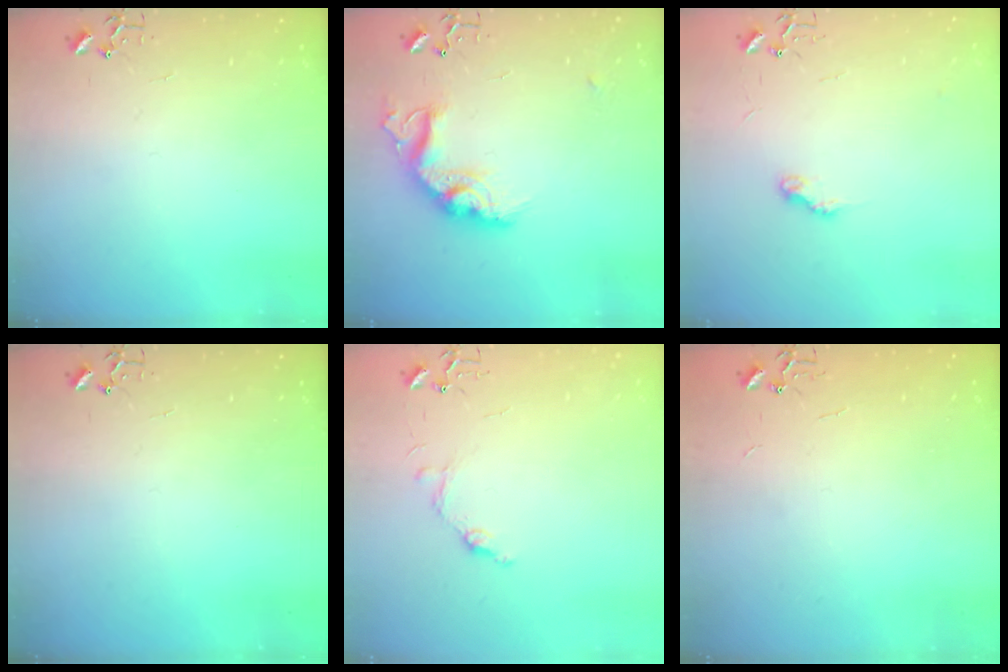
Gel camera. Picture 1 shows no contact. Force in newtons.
{"total": 16.9, "press": 16.9, "slide": 1.2}
{"total": 7.1, "press": 7.1, "slide": 0.5}
{"total": 0.0}
{"total": 7.9, "press": 7.9, "slide": 0.7}
{"total": 2.2, "press": 2.2, "slide": 0.3}